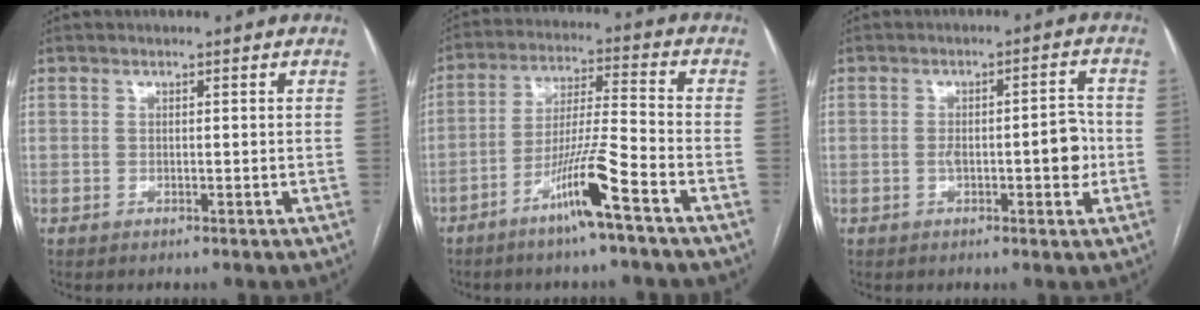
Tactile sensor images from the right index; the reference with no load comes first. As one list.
[{"total": 10.2, "force": [-5.8, -0.9, 8.3], "torque": [-0.157, -0.008, -0.110]}, {"total": 6.1, "force": [-1.1, 1.7, 5.8], "torque": [-0.089, 0.014, -0.011]}]